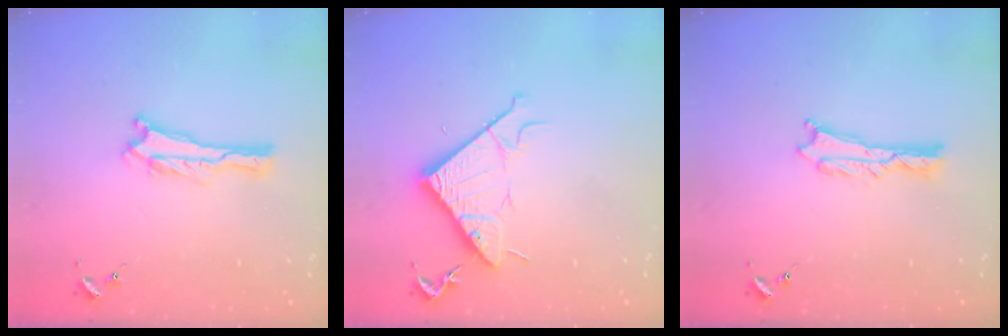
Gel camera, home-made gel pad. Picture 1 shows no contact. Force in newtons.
{"total": 8.3, "press": 8.3, "slide": 0.6}
{"total": 0.7, "press": 0.7, "slide": 0.1}